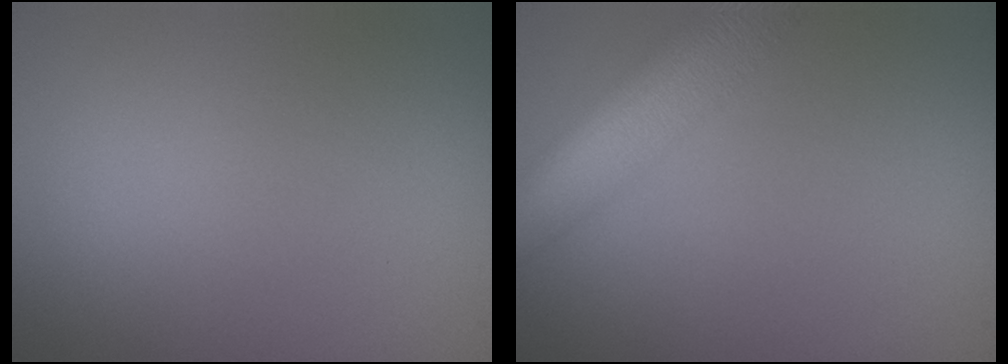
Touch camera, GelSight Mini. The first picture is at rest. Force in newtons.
{"total": 8.0, "press": 8.0, "slide": 0.5}